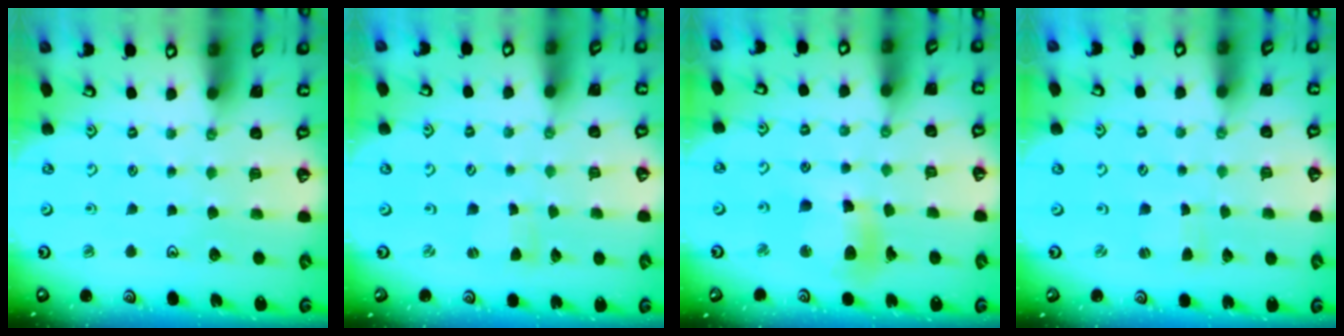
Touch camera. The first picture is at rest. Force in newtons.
{"total": 0.9, "press": 0.9, "slide": 0.0}
{"total": 12.1, "press": 11.9, "slide": 2.0}
{"total": 1.0, "press": 1.0, "slide": 0.3}